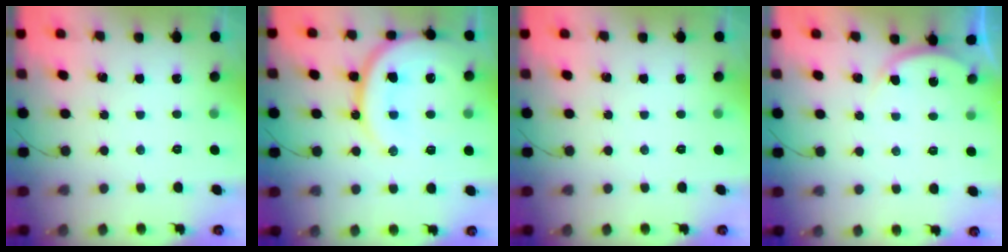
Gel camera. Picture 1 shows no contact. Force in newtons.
{"total": 18.6, "press": 18.5, "slide": 1.9}
{"total": 0.0}
{"total": 3.4, "press": 3.4, "slide": 0.5}